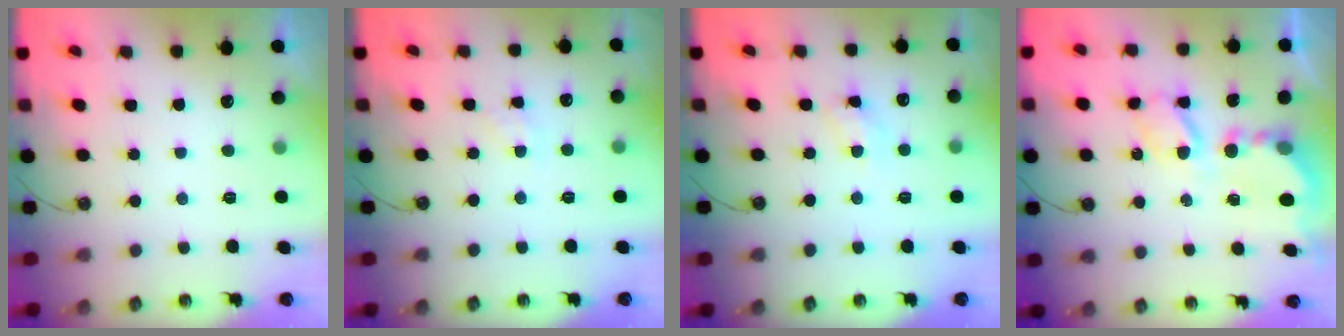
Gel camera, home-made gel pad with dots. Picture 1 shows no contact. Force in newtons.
{"total": 1.1, "press": 1.0, "slide": 0.2}
{"total": 4.3, "press": 4.3, "slide": 0.6}
{"total": 7.3, "press": 7.2, "slide": 0.6}